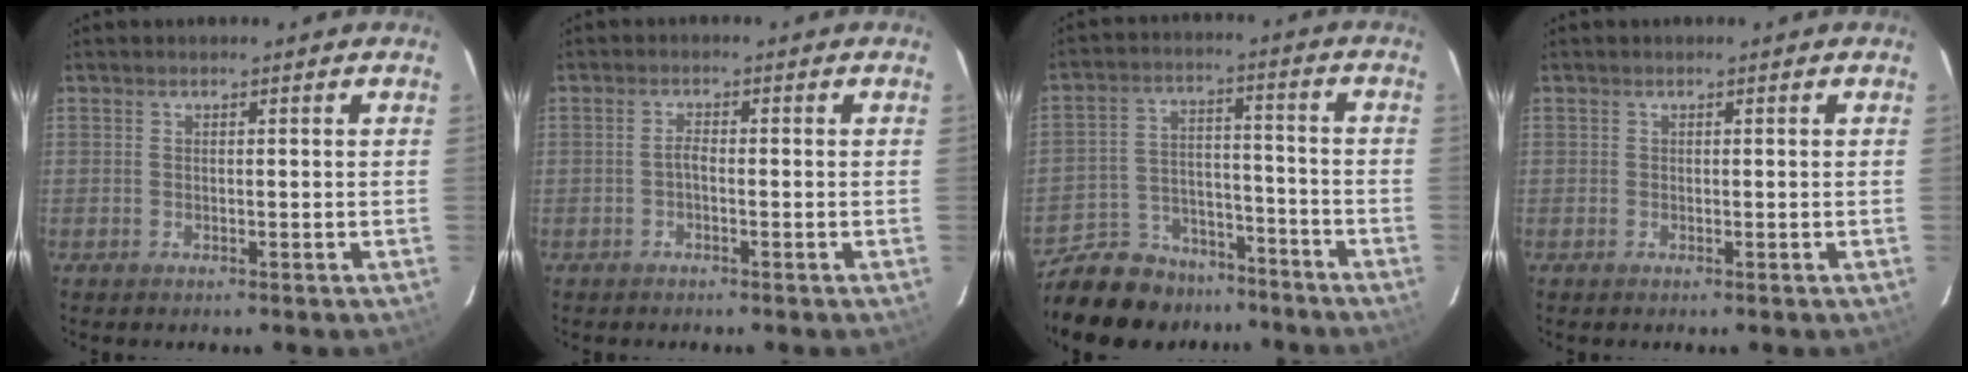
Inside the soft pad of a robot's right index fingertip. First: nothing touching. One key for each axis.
{"total": 1.3, "fx": -0.6, "fy": 0.4, "fz": 1.0, "tx": -0.019, "ty": 0.005, "tz": -0.014}
{"total": 16.0, "fx": -13.1, "fy": 8.0, "fz": 4.5, "tx": -0.120, "ty": 0.033, "tz": -0.188}
{"total": 0.0}